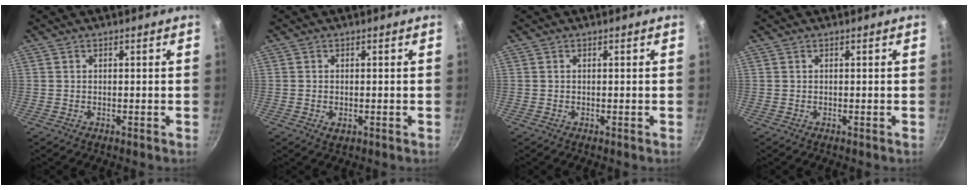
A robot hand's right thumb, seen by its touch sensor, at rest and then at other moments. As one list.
[{"total": 1.8, "force": [-0.4, 1.1, 1.4], "torque": [-0.023, -0.004, -0.006]}, {"total": 0.0}, {"total": 0.0}]